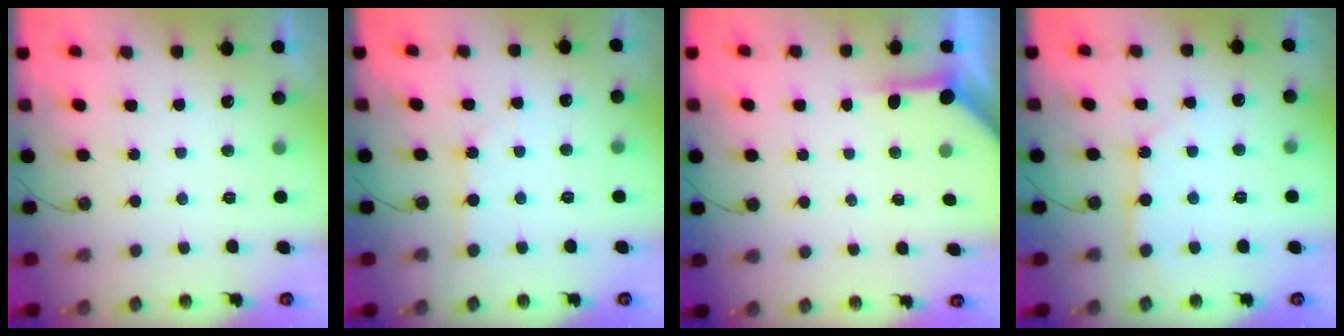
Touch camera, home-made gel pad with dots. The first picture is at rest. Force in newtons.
{"total": 1.3, "press": 1.2, "slide": 0.2}
{"total": 3.9, "press": 3.9, "slide": 0.4}
{"total": 3.5, "press": 3.4, "slide": 0.2}